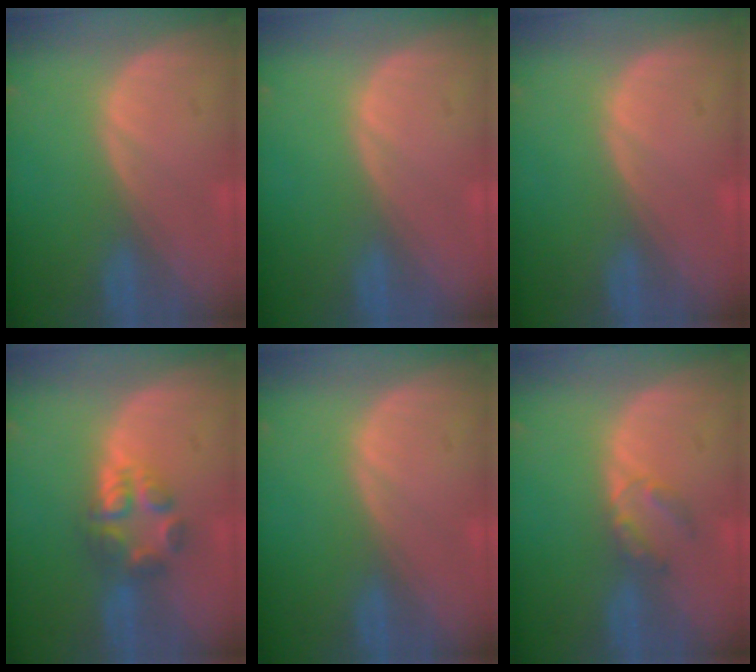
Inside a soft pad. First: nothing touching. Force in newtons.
{"total": 0.0}
{"total": 0.0}
{"total": 6.0, "press": 5.3, "slide": 2.8}
{"total": 0.0}
{"total": 2.8, "press": 2.8, "slide": 0.3}